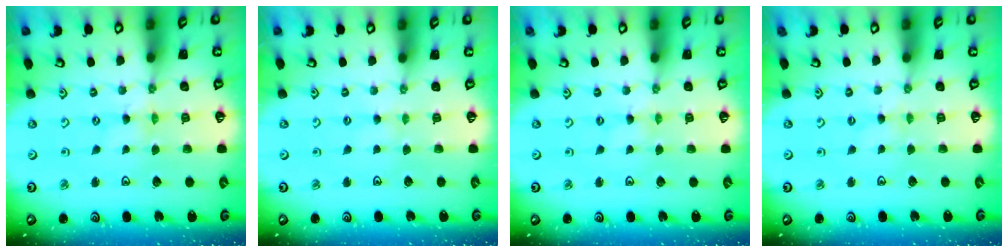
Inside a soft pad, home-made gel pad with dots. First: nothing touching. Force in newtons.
{"total": 1.9, "press": 1.9, "slide": 0.3}
{"total": 0.6, "press": 0.6, "slide": 0.1}
{"total": 1.6, "press": 1.6, "slide": 0.2}